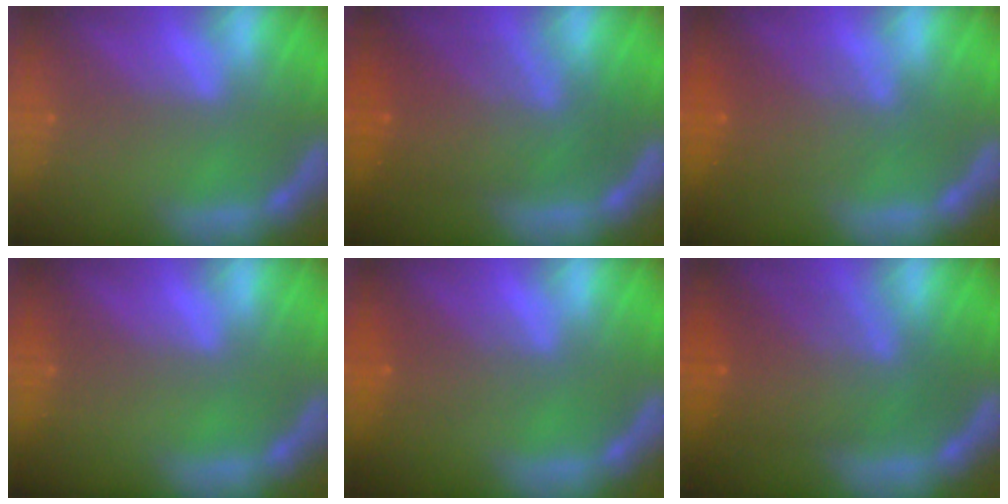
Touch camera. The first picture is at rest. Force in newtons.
{"total": 8.1}
{"total": 5.1}
{"total": 0.0}
{"total": 2.5}
{"total": 8.0}